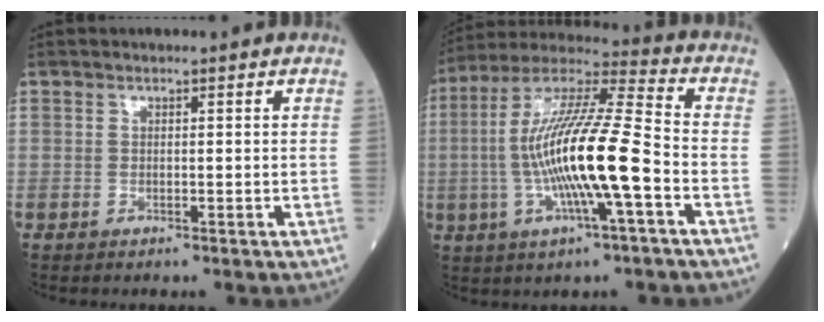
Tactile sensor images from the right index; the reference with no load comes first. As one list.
[{"total": 17.5, "force": [-3.3, 1.3, 17.2], "torque": [-0.335, 0.001, -0.066]}]